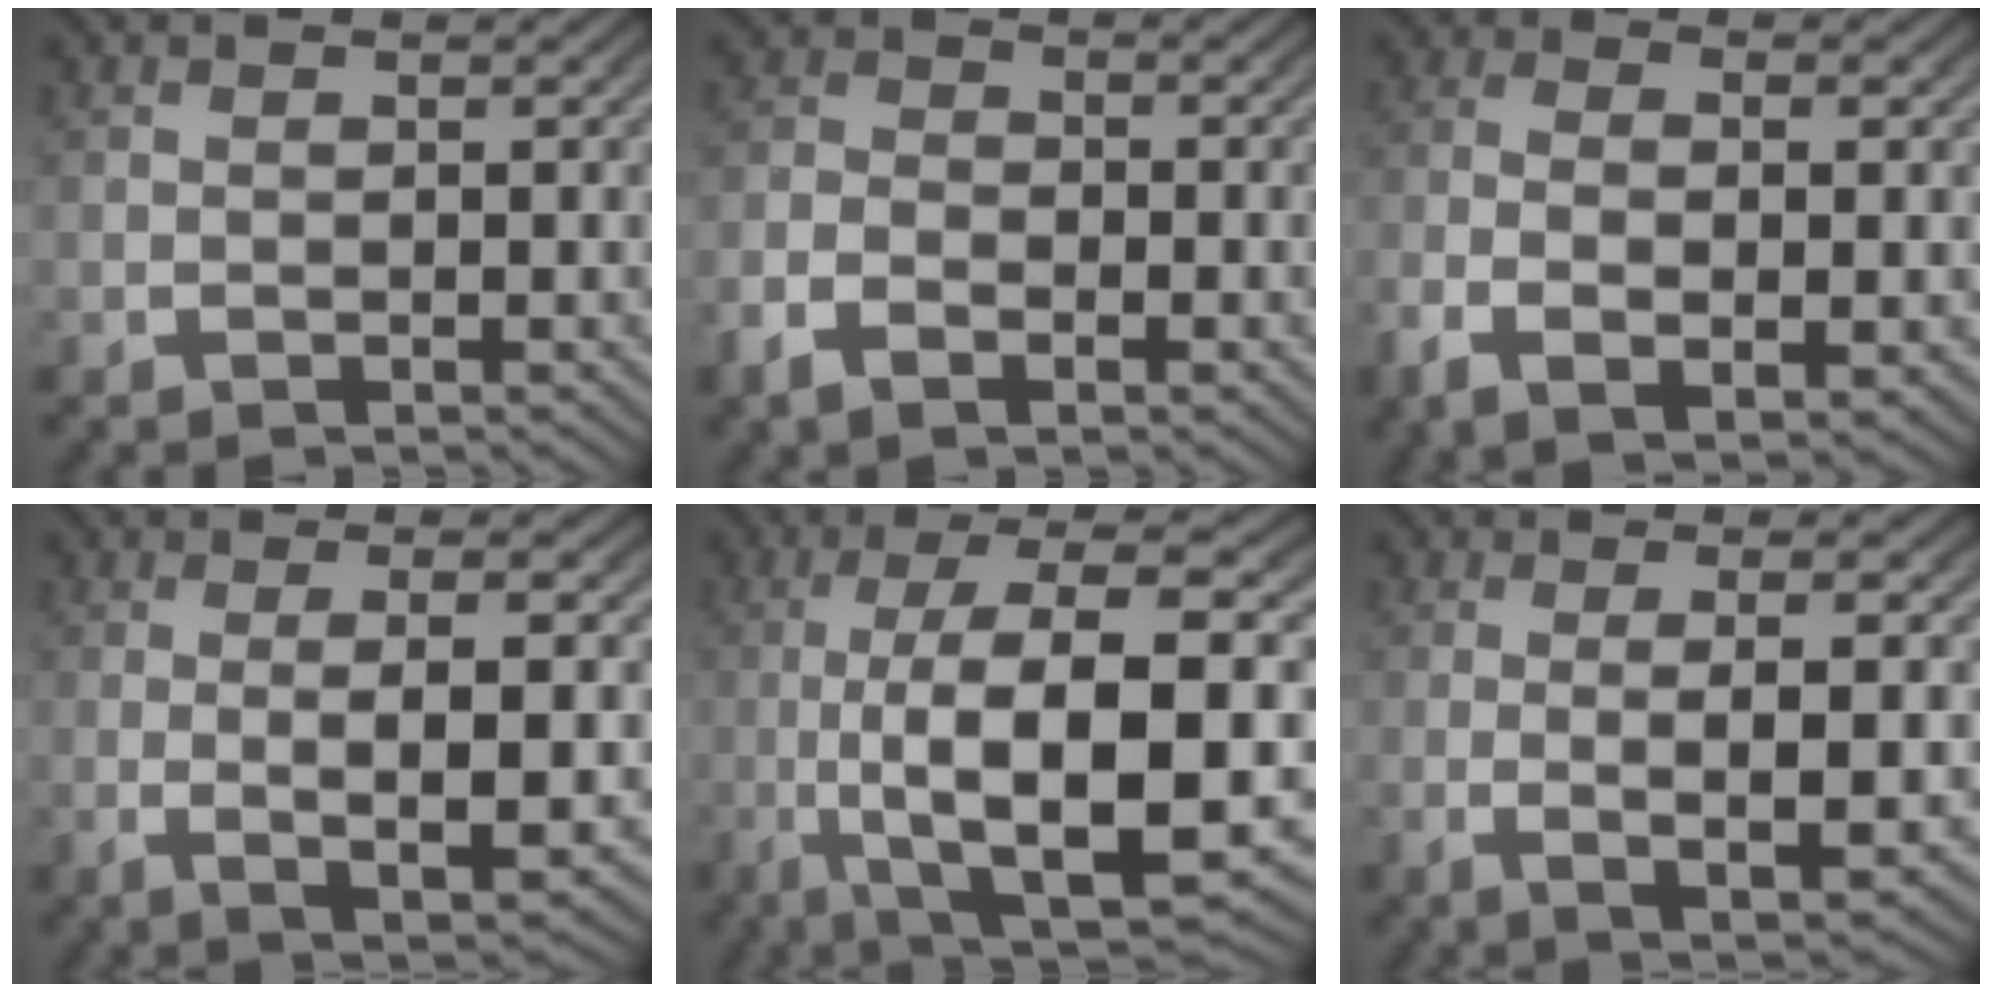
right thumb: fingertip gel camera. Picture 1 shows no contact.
{"total": 2.9, "force": [-1.5, 1.9, 1.6], "torque": [-0.031, -0.006, -0.032]}
{"total": 5.0, "force": [-1.1, 2.2, 4.3], "torque": [-0.098, -0.010, -0.011]}
{"total": 6.6, "force": [-0.4, 2.2, 6.2], "torque": [-0.129, -0.018, 0.007]}
{"total": 15.1, "force": [-1.5, 6.9, 13.3], "torque": [-0.265, -0.047, 0.002]}
{"total": 6.0, "force": [-0.4, 1.8, 5.7], "torque": [-0.116, -0.015, 0.005]}